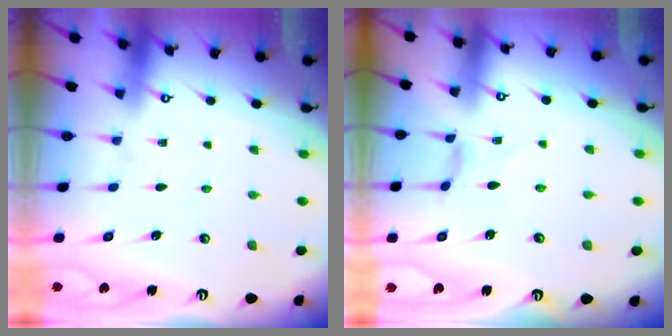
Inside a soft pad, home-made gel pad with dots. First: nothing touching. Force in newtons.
{"total": 1.1, "press": 1.1, "slide": 0.2}